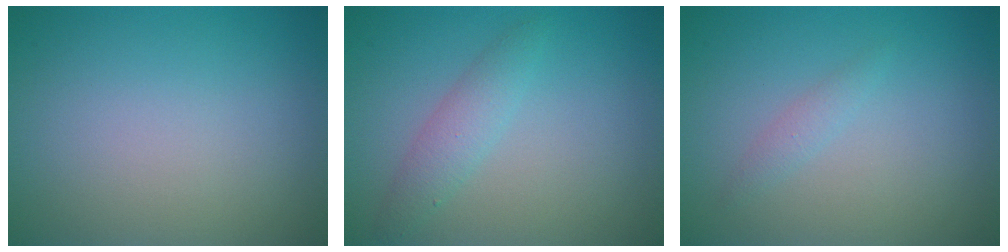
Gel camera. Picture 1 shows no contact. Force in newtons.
{"total": 2.1, "press": 2.1, "slide": 0.1}
{"total": 0.9, "press": 0.9, "slide": 0.0}